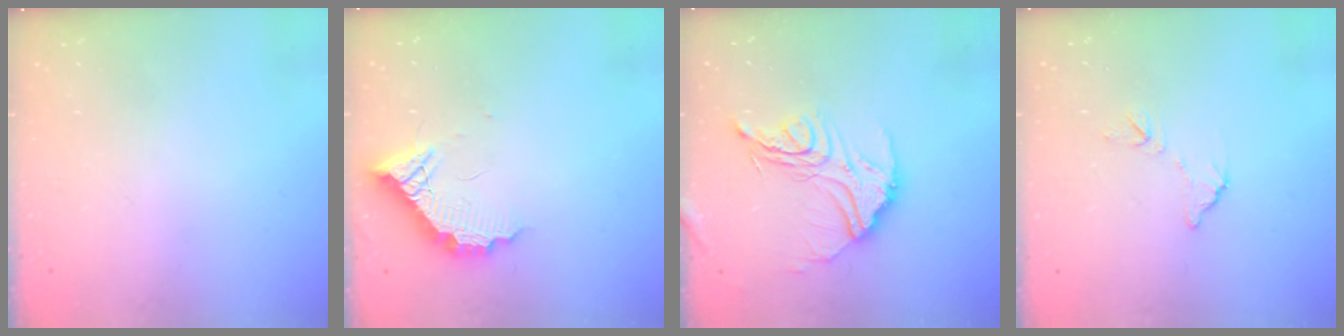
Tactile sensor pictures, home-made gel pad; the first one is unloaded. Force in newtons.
{"total": 11.2, "press": 11.2, "slide": 0.6}
{"total": 16.5, "press": 16.5, "slide": 1.2}
{"total": 7.5, "press": 7.5, "slide": 0.4}